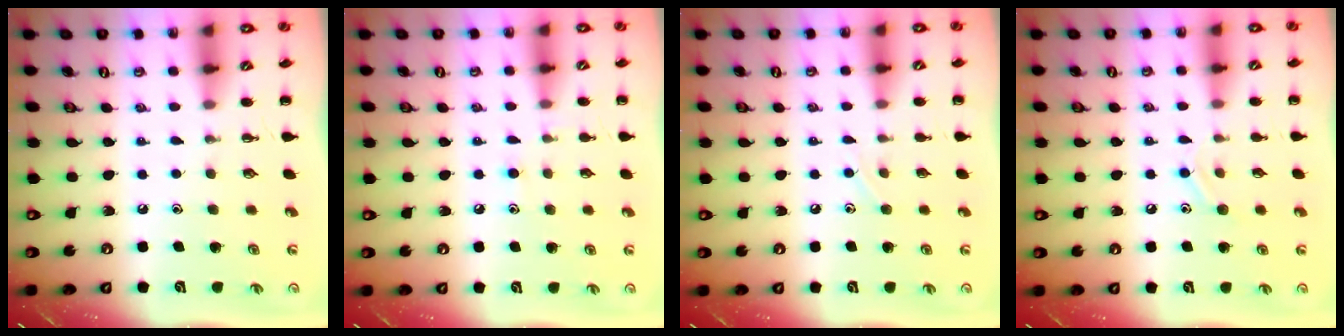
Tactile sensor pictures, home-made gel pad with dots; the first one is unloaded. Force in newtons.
{"total": 7.5, "press": 7.2, "slide": 2.2}
{"total": 3.9, "press": 3.7, "slide": 1.2}
{"total": 7.3, "press": 7.1, "slide": 1.4}